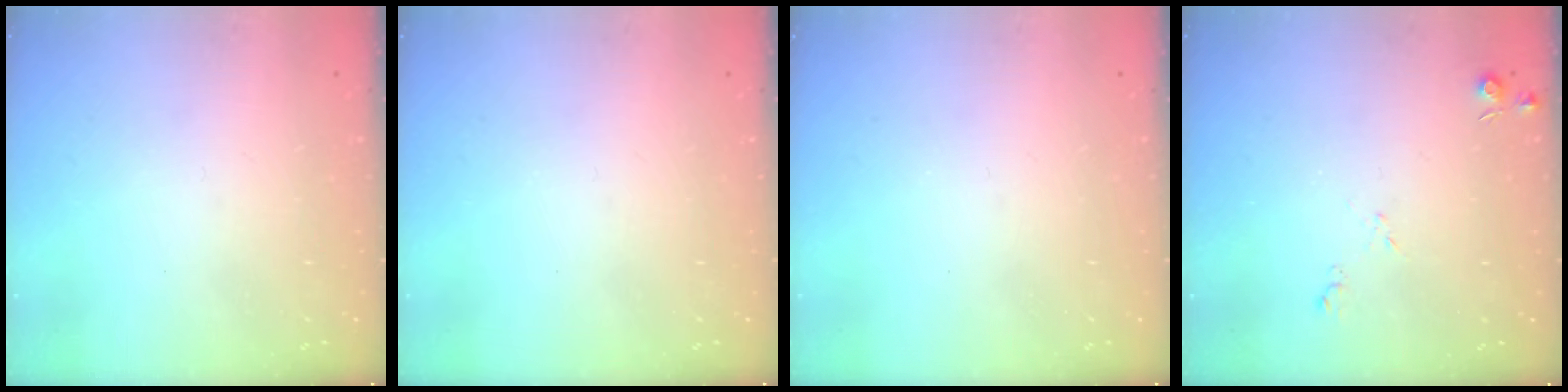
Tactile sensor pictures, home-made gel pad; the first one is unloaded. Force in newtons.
{"total": 0.0}
{"total": 0.0}
{"total": 5.4, "press": 5.4, "slide": 0.8}